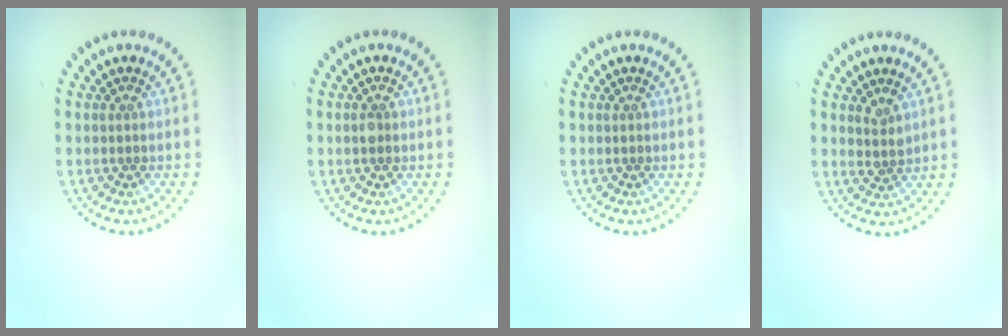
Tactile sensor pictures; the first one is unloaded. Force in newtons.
{"total": 0.9, "press": 0.9, "slide": 0.0}
{"total": 0.0}
{"total": 1.3, "press": 1.1, "slide": 0.7}